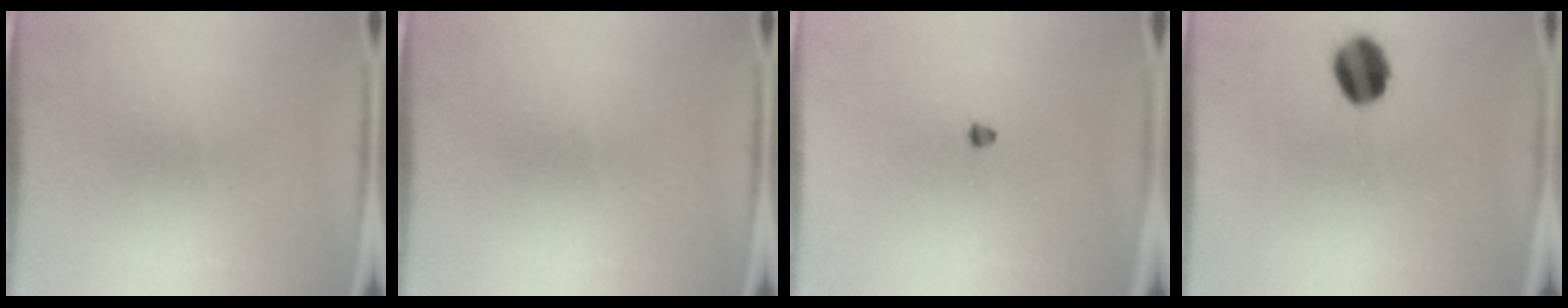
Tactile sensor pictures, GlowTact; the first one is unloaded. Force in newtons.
{"total": 0.0}
{"total": 1.1}
{"total": 9.3}